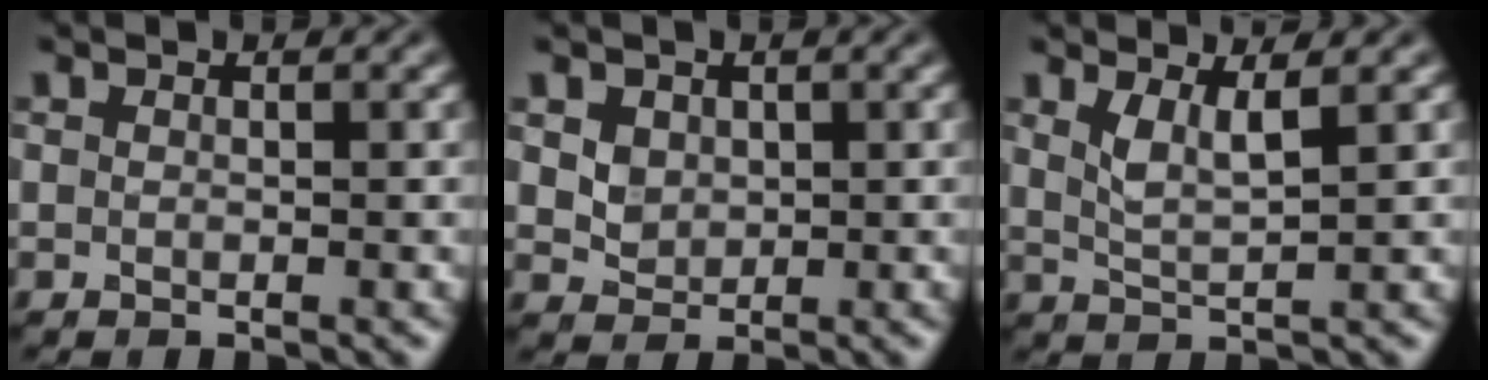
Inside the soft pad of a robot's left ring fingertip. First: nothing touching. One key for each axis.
{"total": 2.7, "fx": 1.2, "fy": 2.1, "fz": 1.2, "tx": -0.037, "ty": 0.000, "tz": 0.037}
{"total": 2.6, "fx": 1.3, "fy": 0.6, "fz": 2.1, "tx": -0.040, "ty": -0.007, "tz": 0.029}